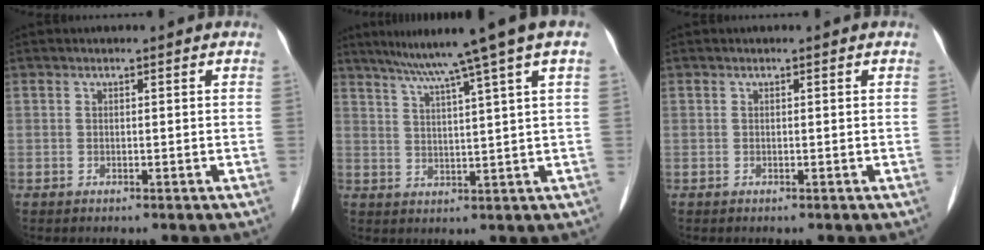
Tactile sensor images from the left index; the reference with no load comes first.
{"total": 11.0, "force": [7.4, -1.9, 7.9], "torque": [-0.123, 0.022, 0.104]}
{"total": 0.0}